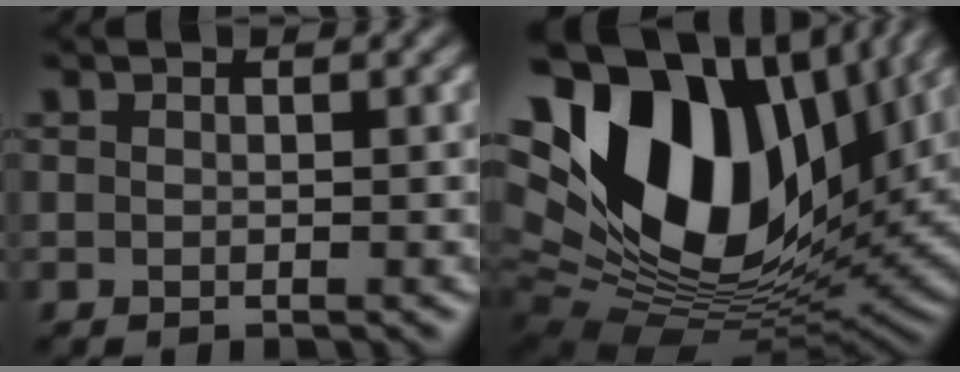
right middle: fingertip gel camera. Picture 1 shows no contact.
{"total": 18.1, "force": [5.5, 11.3, 13.0], "torque": [-0.259, 0.015, 0.090]}